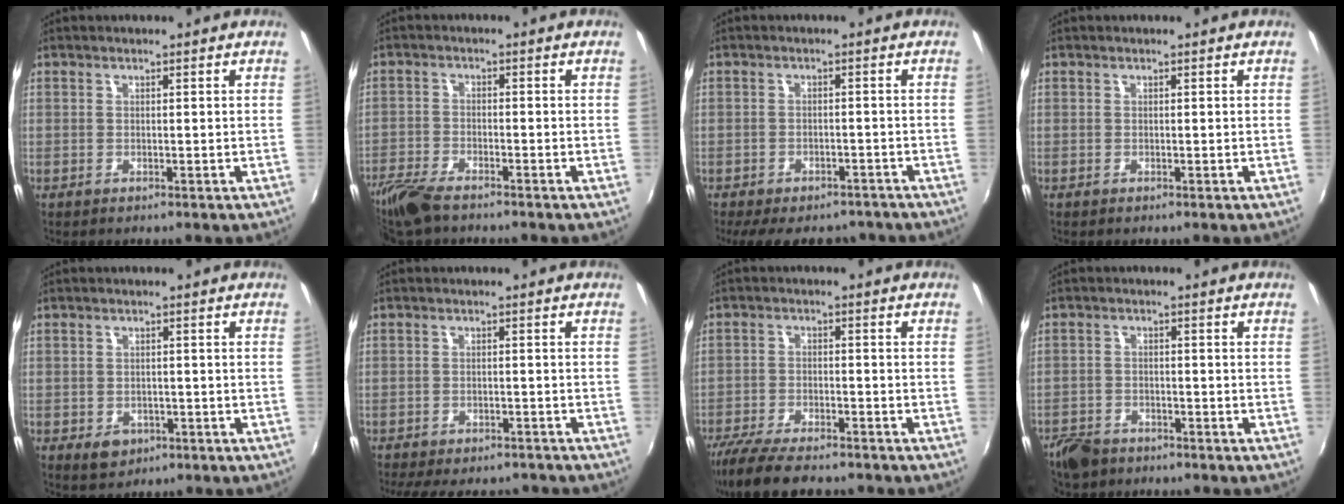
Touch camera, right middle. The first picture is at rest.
{"total": 7.9, "force": [-6.4, 2.2, 4.0], "torque": [-0.110, -0.024, -0.128]}
{"total": 11.2, "force": [-8.9, 5.1, 4.6], "torque": [-0.101, -0.006, -0.119]}
{"total": 0.0}
{"total": 3.9, "force": [-1.8, 3.0, 1.7], "torque": [-0.036, -0.004, -0.018]}
{"total": 11.4, "force": [-9.4, 4.3, 4.7], "torque": [-0.109, -0.010, -0.132]}
{"total": 12.8, "force": [-10.8, 3.0, 6.2], "torque": [-0.144, -0.035, -0.183]}
{"total": 6.2, "force": [-4.8, 3.5, 1.7], "torque": [-0.060, 0.004, -0.085]}